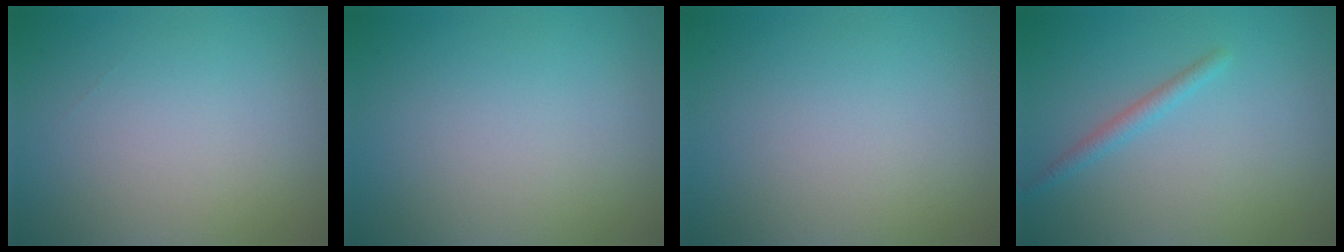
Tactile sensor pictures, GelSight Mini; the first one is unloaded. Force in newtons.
{"total": 0.0}
{"total": 0.0}
{"total": 1.5, "press": 1.5, "slide": 0.1}